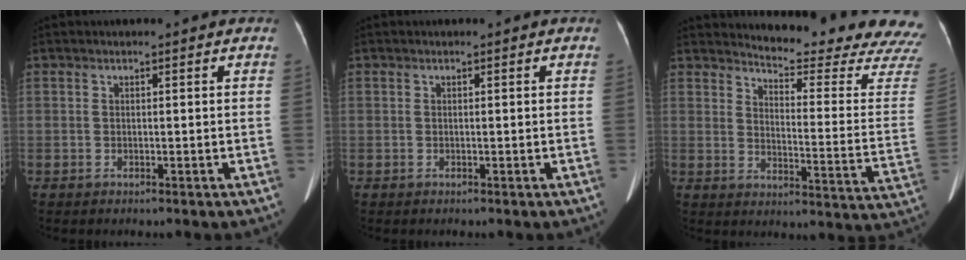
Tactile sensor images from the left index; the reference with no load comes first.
{"total": 0.0}
{"total": 19.9, "force": [19.3, -0.6, 4.9], "torque": [-0.074, -0.144, 0.218]}